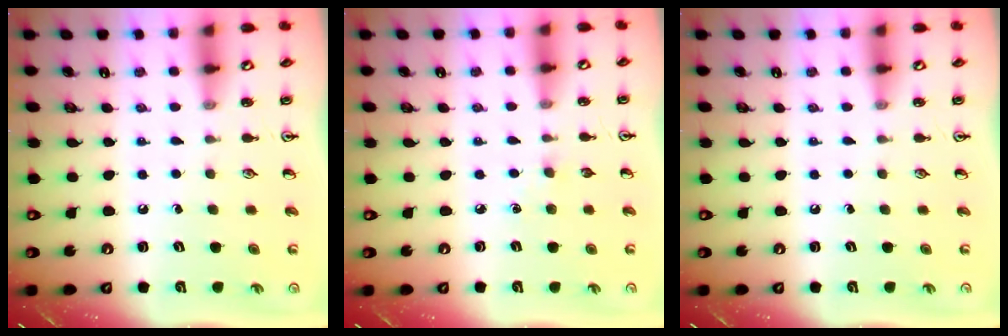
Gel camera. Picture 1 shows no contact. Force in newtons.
{"total": 2.9, "press": 2.9, "slide": 0.4}
{"total": 0.0}